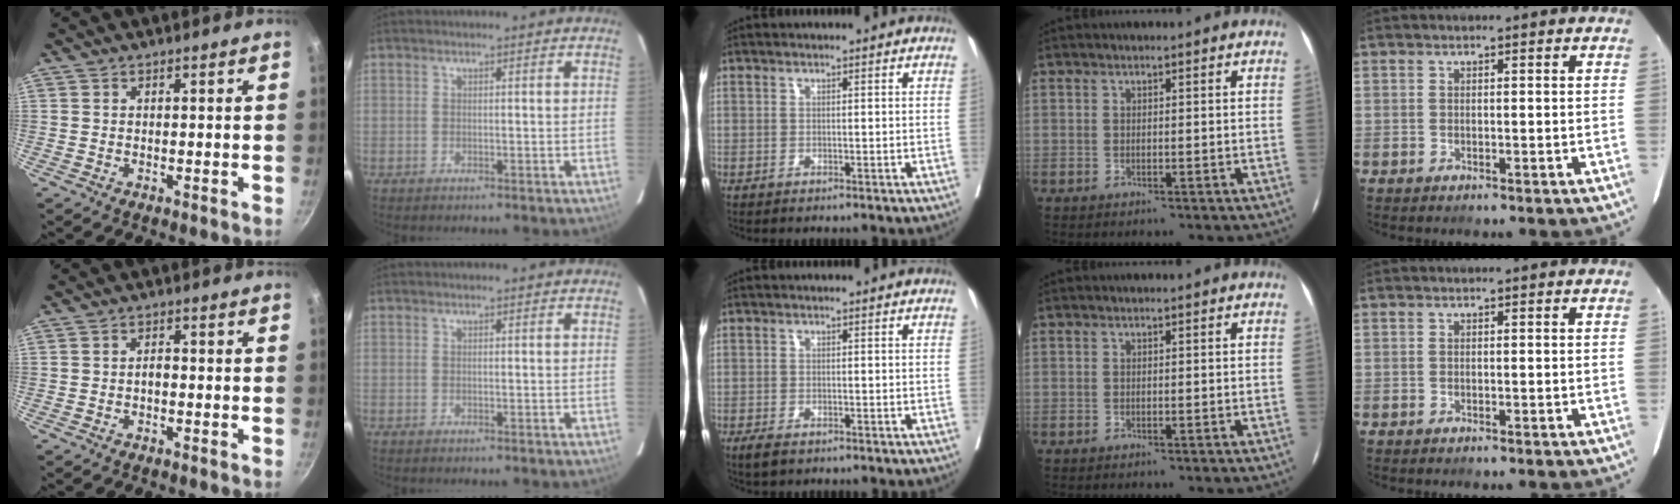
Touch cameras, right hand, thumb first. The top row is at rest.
{"thumb": {"total": 1.4, "force": [-0.5, 0.8, 1.1], "torque": [-0.012, 0.004, -0.010]}, "middle": {"total": 2.0, "force": [-1.4, 0.9, 1.2], "torque": [-0.026, -0.004, -0.018]}}